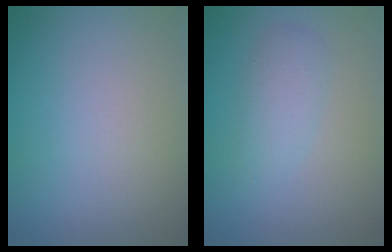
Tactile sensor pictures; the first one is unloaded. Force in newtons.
{"total": 2.1, "press": 2.1, "slide": 0.1}